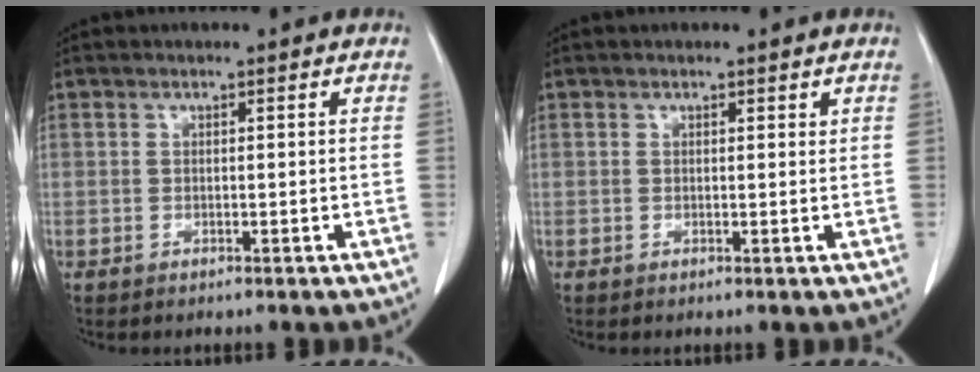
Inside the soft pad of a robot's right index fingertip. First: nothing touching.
{"total": 0.7, "force": [0.5, 0.3, 0.3], "torque": [-0.003, -0.002, 0.005]}